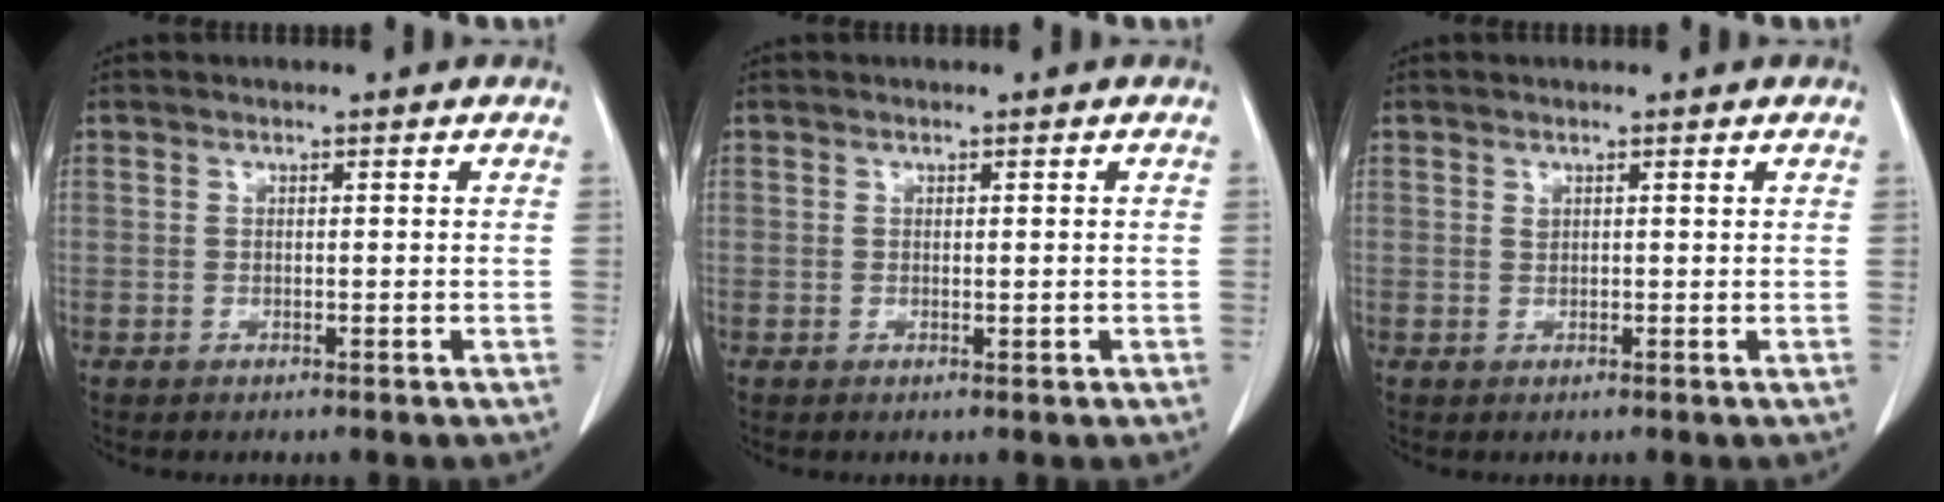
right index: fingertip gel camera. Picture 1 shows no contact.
{"total": 0.8, "force": [-0.1, 0.1, 0.8], "torque": [-0.013, -0.004, 0.002]}
{"total": 0.6, "force": [0.5, 0.2, 0.3], "torque": [-0.010, -0.002, 0.011]}